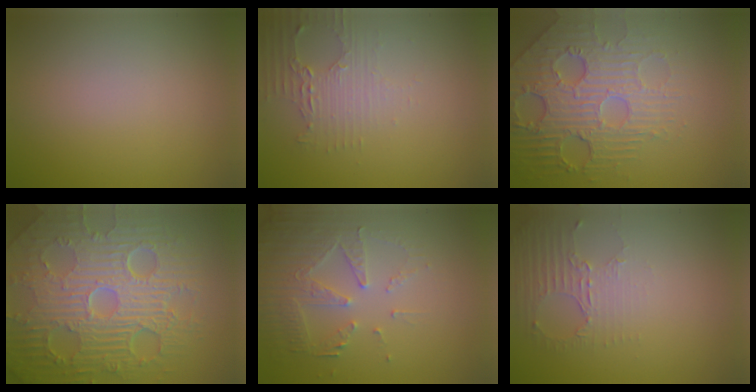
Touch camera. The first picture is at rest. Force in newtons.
{"total": 2.4, "press": 2.3, "slide": 0.9}
{"total": 6.8, "press": 5.2, "slide": 4.3}
{"total": 11.6, "press": 7.4, "slide": 8.9}
{"total": 5.4, "press": 3.8, "slide": 3.8}
{"total": 2.5, "press": 1.8, "slide": 1.7}